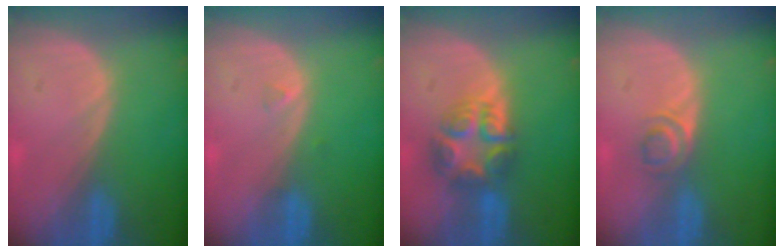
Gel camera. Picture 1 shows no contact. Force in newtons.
{"total": 0.7, "press": 0.7, "slide": 0.2}
{"total": 7.6, "press": 6.7, "slide": 3.6}
{"total": 2.8, "press": 2.7, "slide": 1.0}